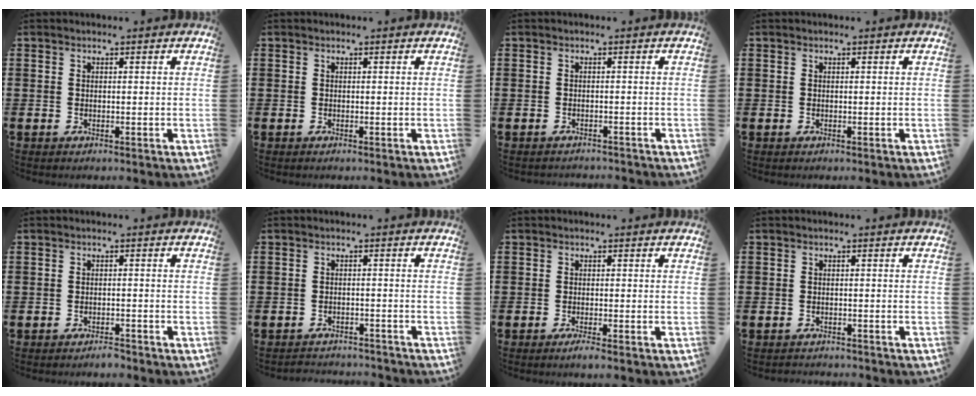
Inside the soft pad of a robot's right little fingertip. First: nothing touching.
{"total": 0.0}
{"total": 0.8, "force": [-0.8, 0.0, -0.1], "torque": [-0.001, 0.000, -0.018]}
{"total": 0.0}
{"total": 1.3, "force": [-1.3, 0.0, 0.1], "torque": [-0.006, 0.002, -0.027]}
{"total": 1.8, "force": [-1.8, 0.1, -0.2], "torque": [-0.003, 0.003, -0.041]}
{"total": 1.3, "force": [-0.9, 0.0, 1.0], "torque": [-0.016, -0.002, -0.016]}
{"total": 0.9, "force": [-0.9, 0.0, -0.1], "torque": [0.000, 0.002, -0.020]}